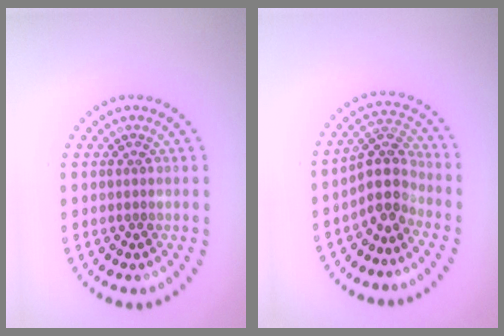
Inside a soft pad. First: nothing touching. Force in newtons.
{"total": 3.4, "press": 2.6, "slide": 2.1}